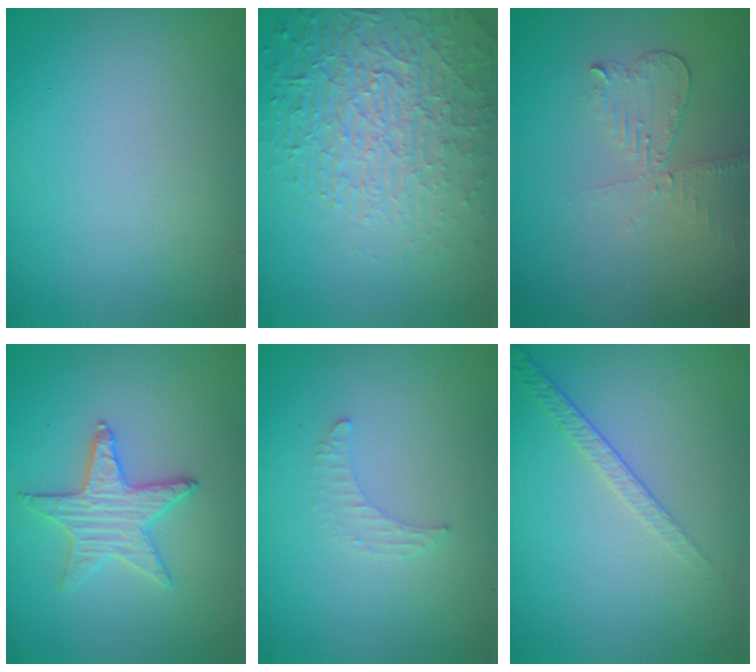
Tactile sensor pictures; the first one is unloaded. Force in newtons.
{"total": 7.0, "press": 5.3, "slide": 4.6}
{"total": 2.6, "press": 2.5, "slide": 0.6}
{"total": 2.4, "press": 2.4, "slide": 0.2}
{"total": 1.1, "press": 1.1, "slide": 0.3}
{"total": 1.6, "press": 1.0, "slide": 1.3}